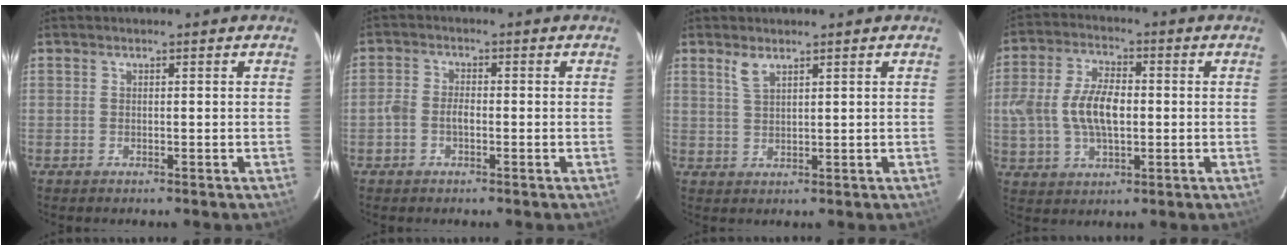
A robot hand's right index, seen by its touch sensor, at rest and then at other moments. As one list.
[{"total": 3.0, "force": [-1.2, 1.8, 2.1], "torque": [-0.043, 0.006, -0.025]}, {"total": 2.7, "force": [1.9, 0.9, 1.7], "torque": [-0.035, 0.001, 0.039]}, {"total": 11.5, "force": [-0.4, 6.3, 9.7], "torque": [-0.196, 0.009, -0.005]}]